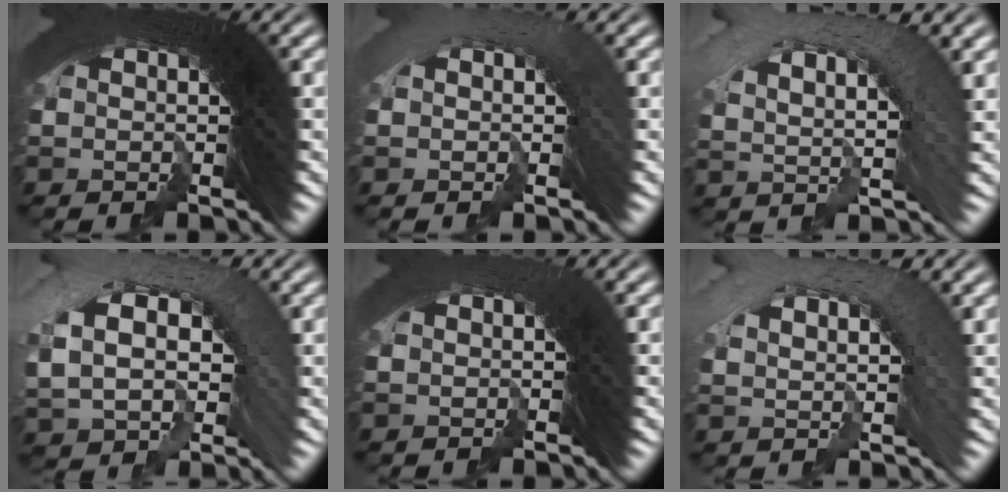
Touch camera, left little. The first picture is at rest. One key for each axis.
{"total": 3.3, "fx": -2.7, "fy": 0.2, "fz": -1.8, "tx": 0.028, "ty": -0.007, "tz": -0.039}
{"total": 5.2, "fx": -1.4, "fy": 4.1, "fz": 2.8, "tx": -0.035, "ty": 0.014, "tz": -0.035}
{"total": 6.4, "fx": -2.8, "fy": 5.6, "fz": 1.5, "tx": -0.061, "ty": -0.015, "tz": -0.041}
{"total": 2.3, "fx": -1.2, "fy": -0.9, "fz": -1.6, "tx": 0.013, "ty": -0.008, "tz": -0.013}
{"total": 3.5, "fx": -1.7, "fy": 3.0, "fz": 0.9, "tx": -0.015, "ty": 0.006, "tz": -0.034}